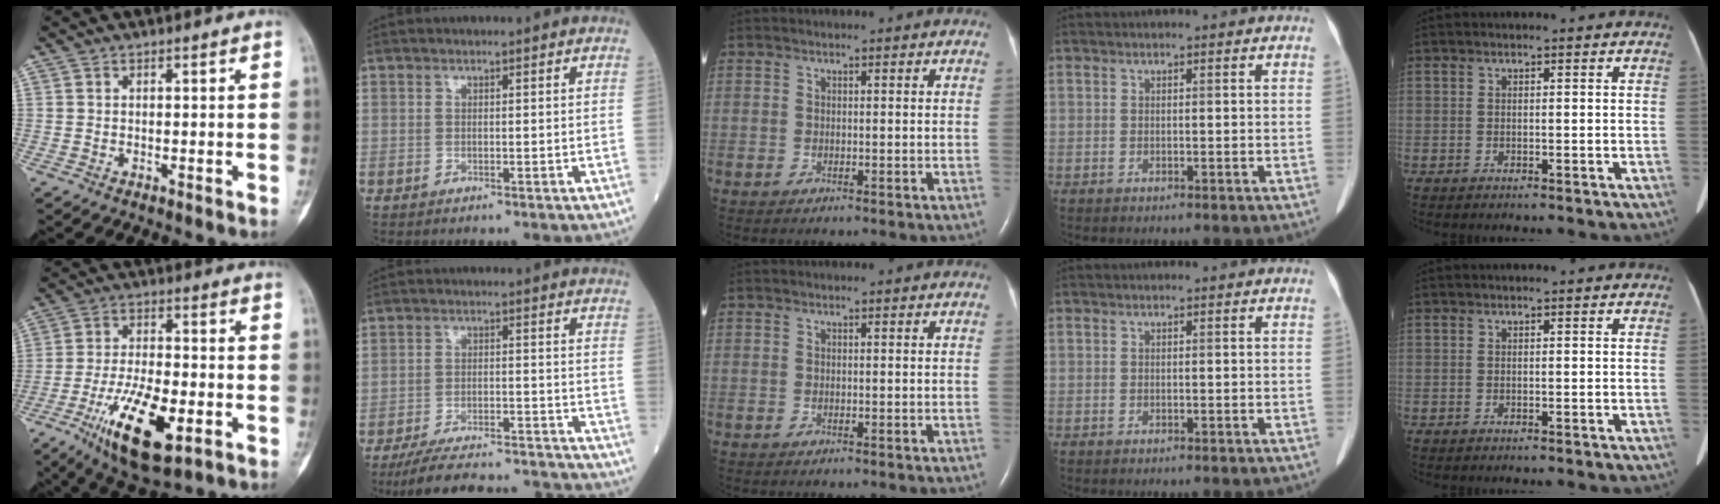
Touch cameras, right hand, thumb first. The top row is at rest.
{"thumb": {"total": 16.7, "force": [-6.6, 6.7, 13.8], "torque": [-0.240, 0.011, -0.103]}, "index": {"total": 18.7, "force": [-17.7, 2.0, 5.8], "torque": [-0.097, 0.000, -0.249]}}